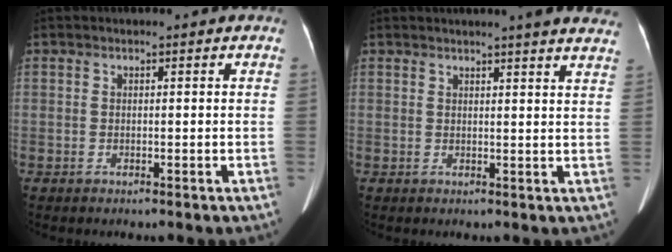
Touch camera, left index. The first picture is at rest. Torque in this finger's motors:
{"motor_torque": [0.00, -0.12, 0.00, 0.04]}